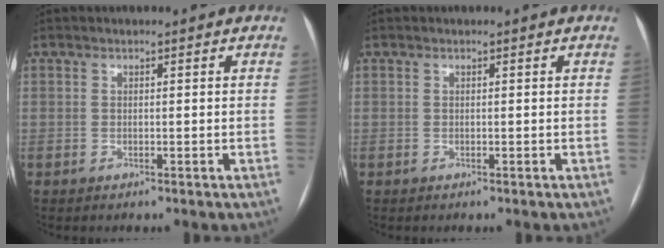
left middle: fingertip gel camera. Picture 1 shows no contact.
{"total": 0.0}